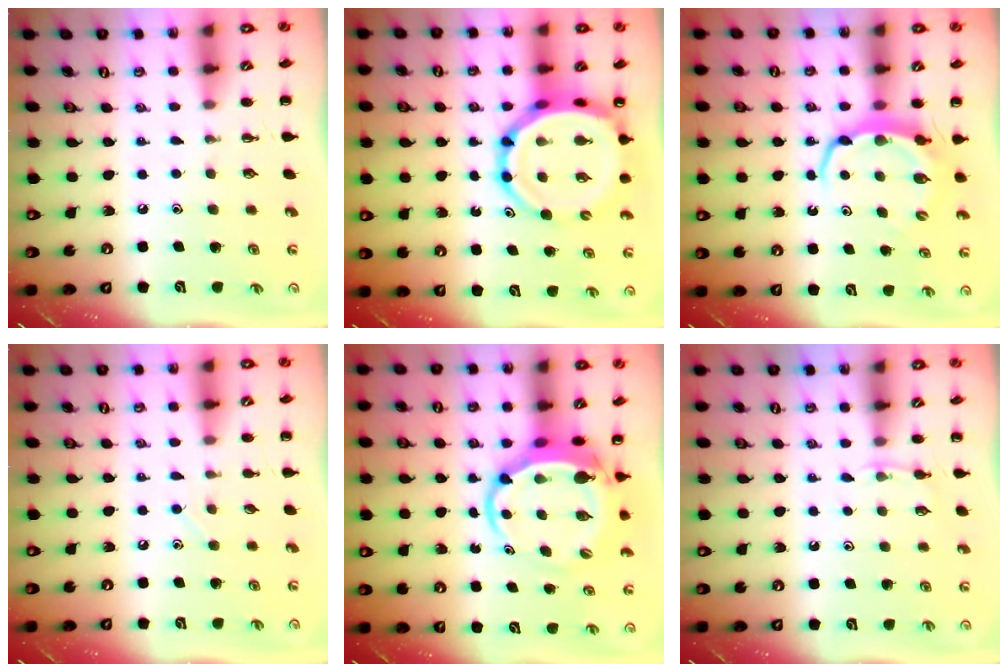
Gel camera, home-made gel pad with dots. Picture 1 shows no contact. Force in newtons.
{"total": 13.1, "press": 12.5, "slide": 3.9}
{"total": 5.9, "press": 5.9, "slide": 0.5}
{"total": 3.0, "press": 2.8, "slide": 1.0}
{"total": 7.5, "press": 7.4, "slide": 1.7}
{"total": 3.3, "press": 3.1, "slide": 1.2}